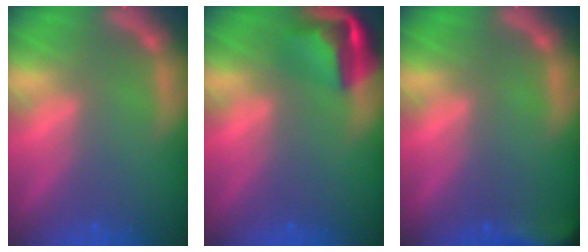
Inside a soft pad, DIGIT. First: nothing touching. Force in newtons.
{"total": 5.5}
{"total": 6.0}